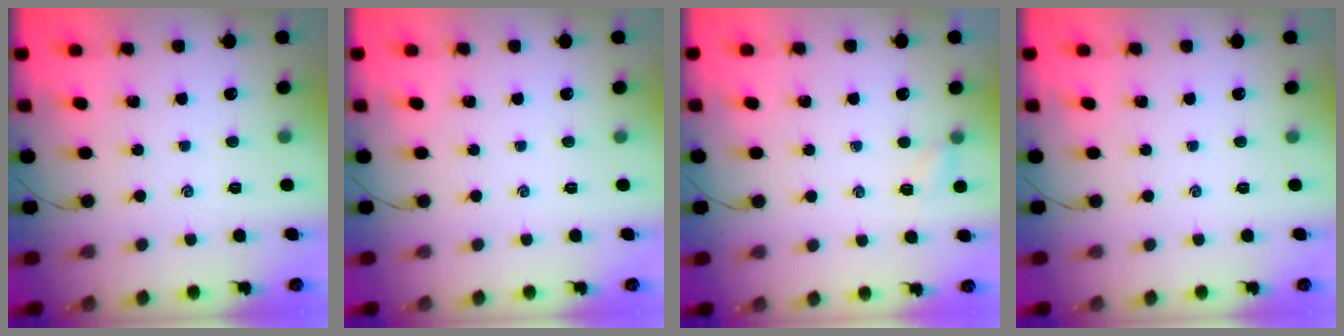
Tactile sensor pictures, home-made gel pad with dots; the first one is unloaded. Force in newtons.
{"total": 0.0}
{"total": 2.5, "press": 2.3, "slide": 0.9}
{"total": 0.0}